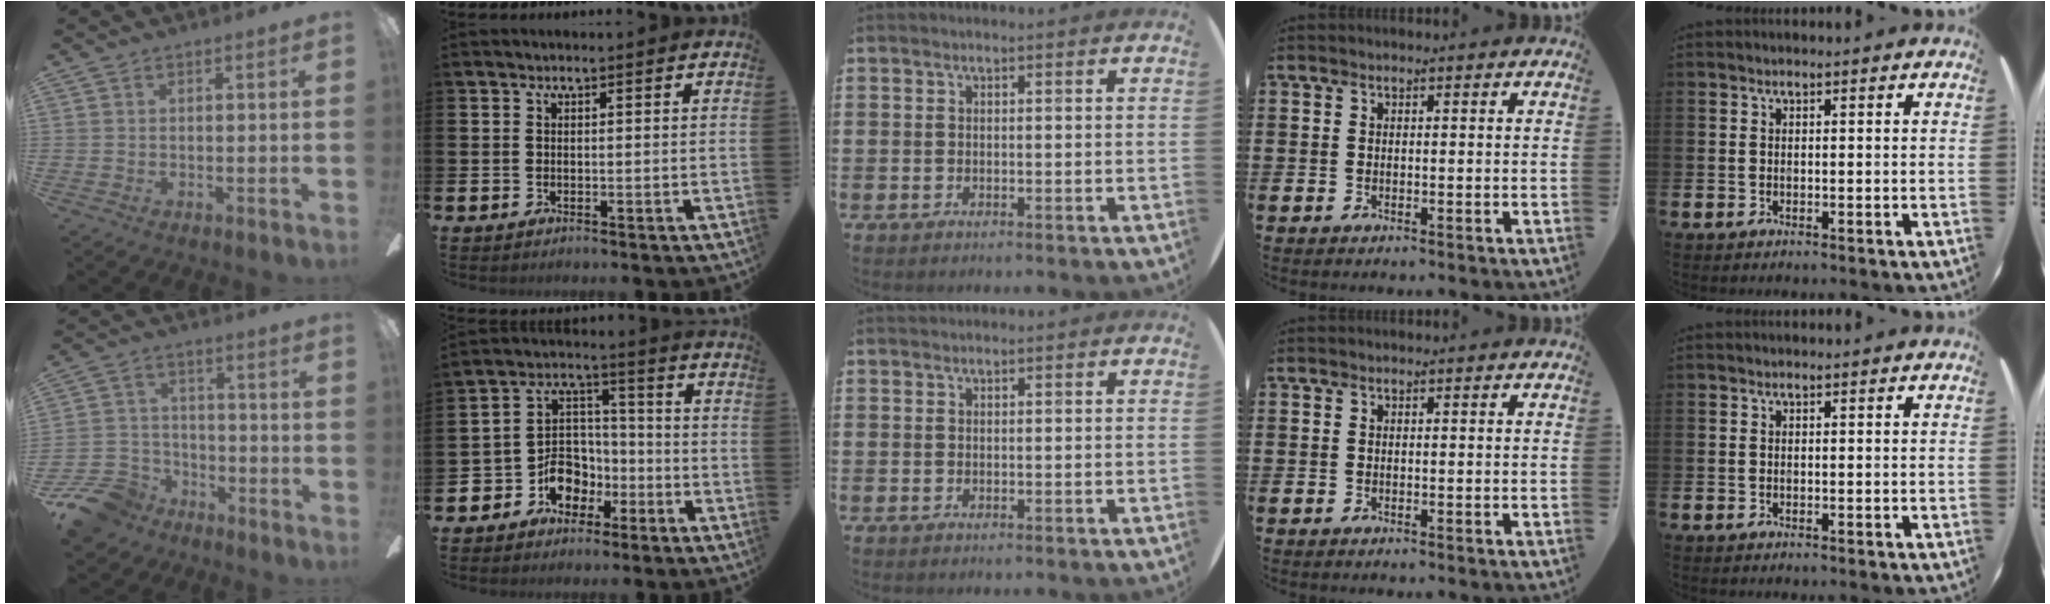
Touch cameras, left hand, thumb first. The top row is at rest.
{"thumb": {"total": 11.2, "force": [-8.1, 6.7, 3.6], "torque": [-0.087, 0.054, -0.152]}, "index": {"total": 6.8, "force": [-3.3, 5.7, 1.9], "torque": [-0.059, 0.004, -0.067]}}